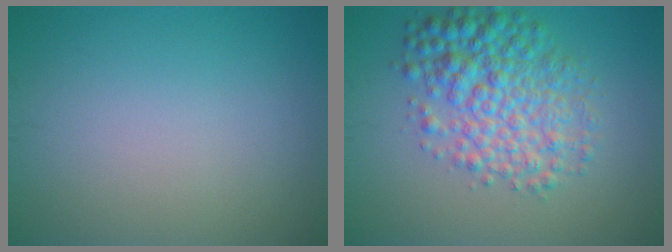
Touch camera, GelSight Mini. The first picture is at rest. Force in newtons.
{"total": 6.2, "press": 6.2, "slide": 0.1}